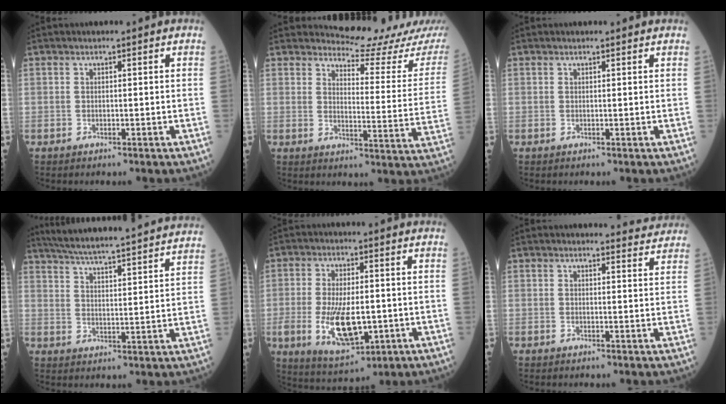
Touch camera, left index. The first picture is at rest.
{"total": 13.4, "force": [13.2, 0.4, 1.7], "torque": [-0.008, -0.101, 0.141]}
{"total": 0.6, "force": [0.6, 0.0, 0.1], "torque": [-0.004, -0.001, 0.006]}
{"total": 25.5, "force": [23.4, 0.3, 10.1], "torque": [-0.169, -0.015, 0.308]}
{"total": 10.8, "force": [-2.2, 4.4, 9.6], "torque": [-0.184, -0.016, -0.026]}
{"total": 3.0, "force": [2.9, 0.3, -0.4], "torque": [0.000, -0.011, 0.020]}